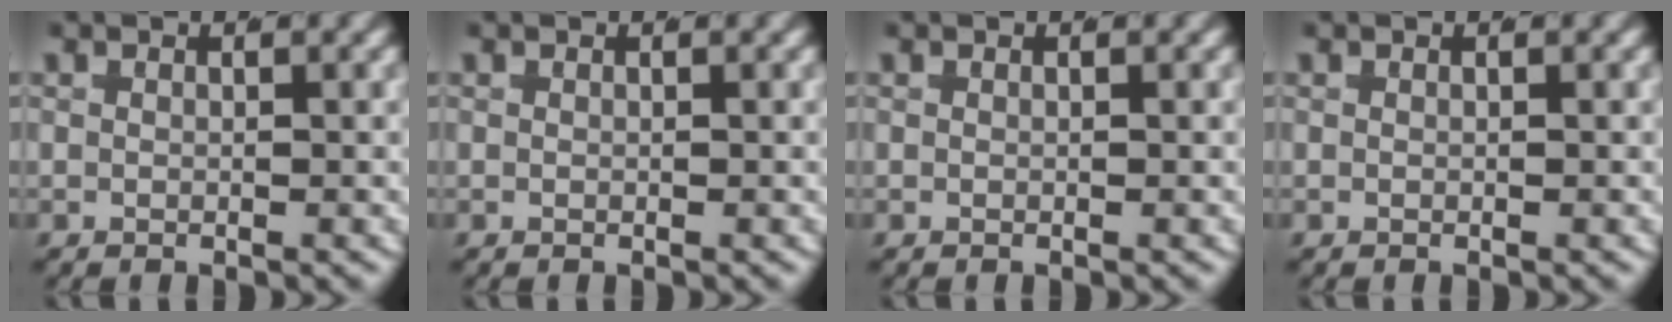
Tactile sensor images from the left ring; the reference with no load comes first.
{"total": 0.0}
{"total": 0.0}
{"total": 0.0}